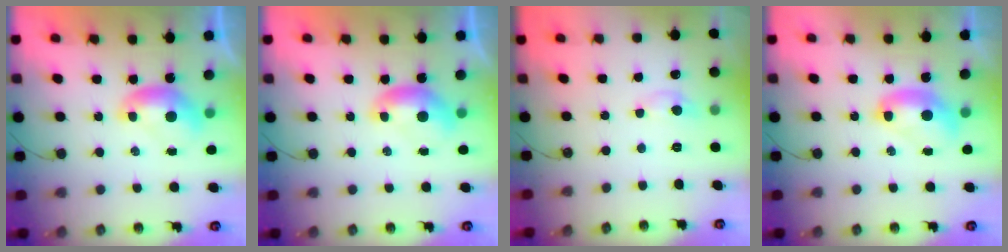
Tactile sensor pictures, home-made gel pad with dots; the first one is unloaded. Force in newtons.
{"total": 0.0}
{"total": 1.5, "press": 1.5, "slide": 0.0}
{"total": 2.5, "press": 2.5, "slide": 0.1}